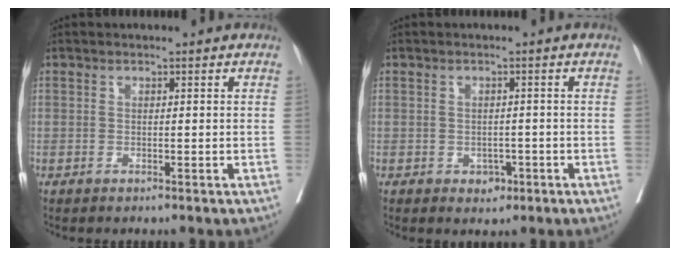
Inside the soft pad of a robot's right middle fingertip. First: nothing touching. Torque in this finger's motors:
{"motor_torque": [0.35, -0.31, 0.02, 0.01]}